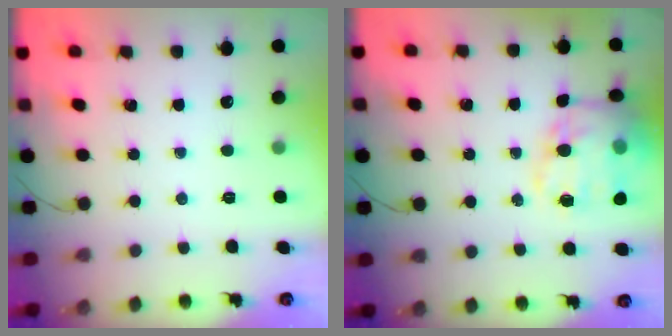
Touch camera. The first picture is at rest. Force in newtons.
{"total": 17.2, "press": 17.0, "slide": 3.0}